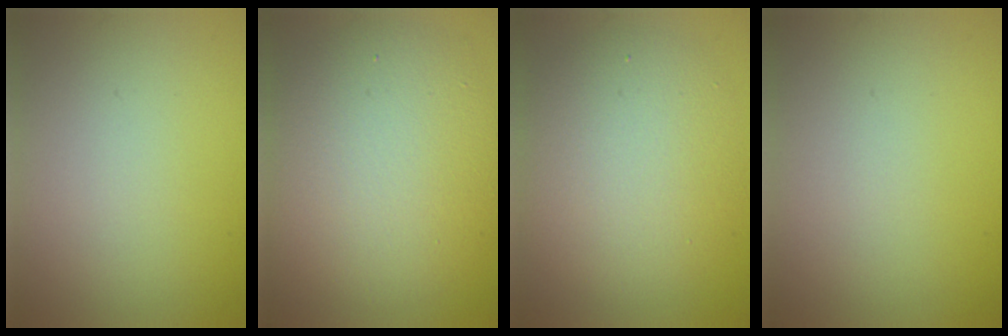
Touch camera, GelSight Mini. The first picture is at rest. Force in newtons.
{"total": 9.9, "press": 9.9, "slide": 0.3}
{"total": 7.2, "press": 7.2, "slide": 0.5}
{"total": 0.0}